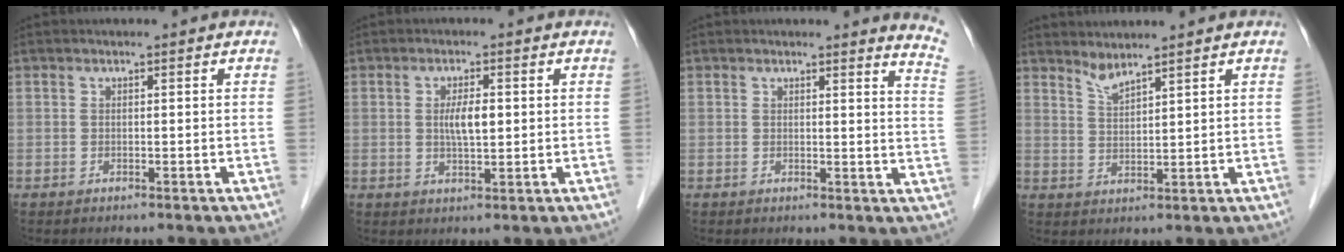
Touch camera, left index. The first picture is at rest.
{"total": 3.7, "force": [0.4, 1.0, 3.5], "torque": [-0.063, 0.001, 0.007]}
{"total": 5.3, "force": [5.1, -0.6, 1.6], "torque": [-0.020, -0.056, 0.026]}
{"total": 2.6, "force": [2.4, -0.2, 0.8], "torque": [-0.018, -0.007, 0.051]}